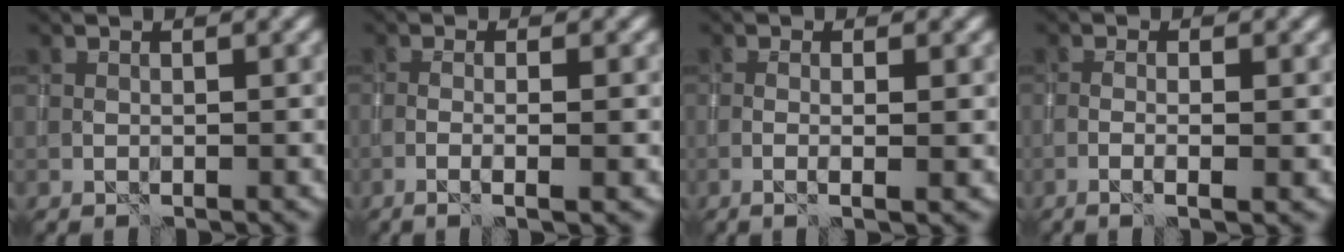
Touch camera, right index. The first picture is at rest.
{"total": 3.0, "force": [-0.9, 0.4, 2.9], "torque": [-0.045, 0.002, -0.022]}
{"total": 2.3, "force": [-0.2, 0.2, 2.3], "torque": [-0.038, 0.002, -0.009]}
{"total": 2.4, "force": [-0.7, 0.3, 2.3], "torque": [-0.042, 0.002, -0.018]}